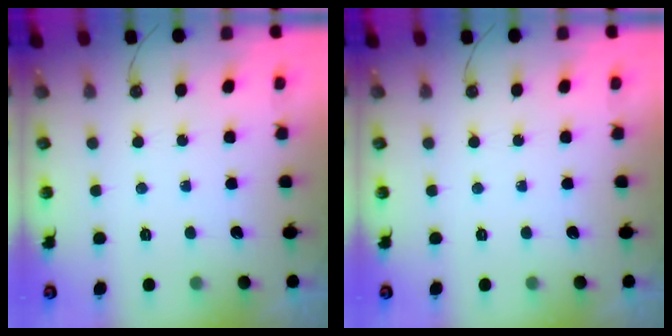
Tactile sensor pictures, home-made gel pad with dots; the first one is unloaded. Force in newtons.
{"total": 0.0}